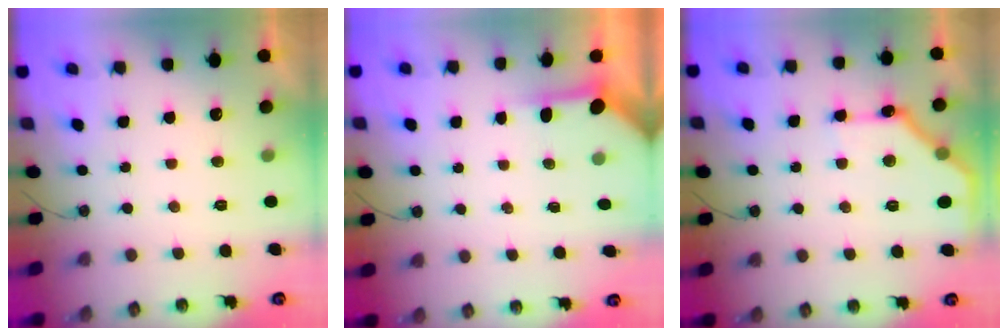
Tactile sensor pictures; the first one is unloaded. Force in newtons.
{"total": 3.7, "press": 3.7, "slide": 0.4}
{"total": 15.3, "press": 15.3, "slide": 0.3}